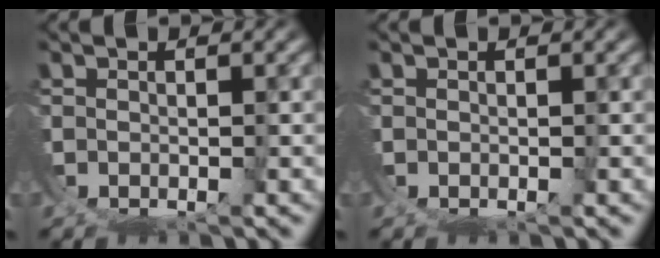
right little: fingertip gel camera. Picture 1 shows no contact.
{"total": 0.0}